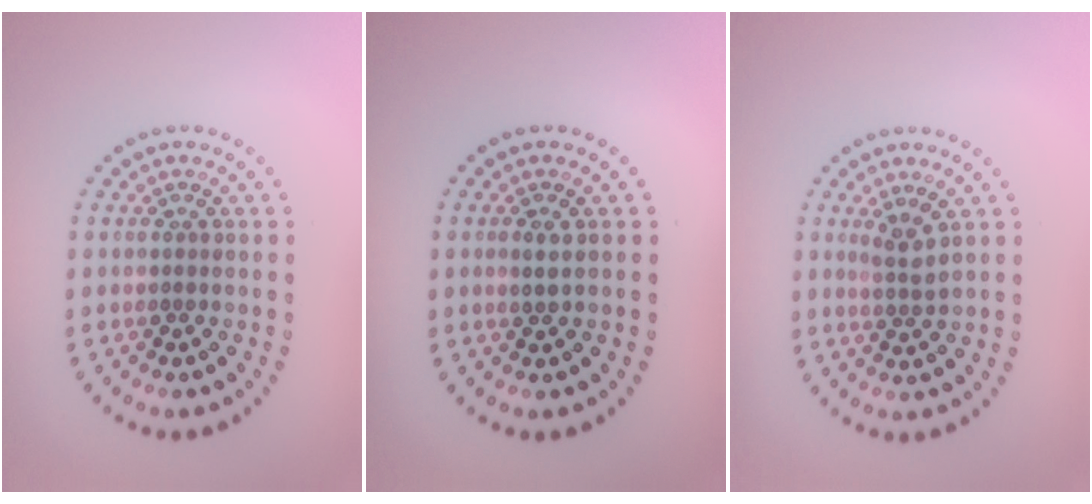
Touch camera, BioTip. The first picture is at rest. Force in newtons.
{"total": 0.9, "press": 0.8, "slide": 0.3}
{"total": 1.8, "press": 1.2, "slide": 1.3}